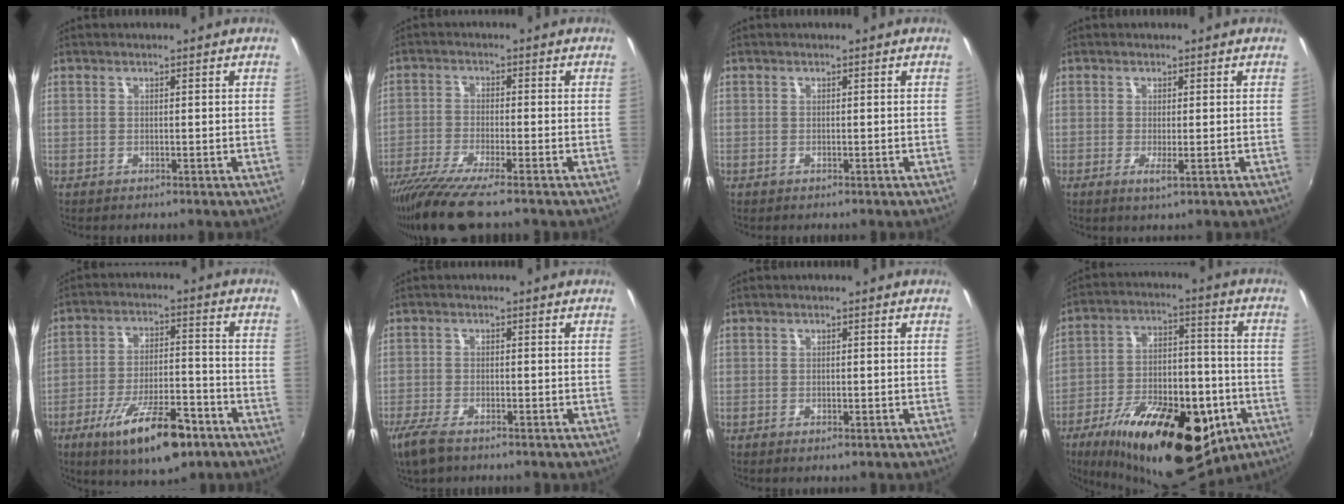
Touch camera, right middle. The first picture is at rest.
{"total": 10.1, "force": [-8.2, 0.3, 5.8], "torque": [-0.133, -0.043, -0.147]}
{"total": 0.0}
{"total": 2.0, "force": [-0.5, -0.1, 1.9], "torque": [-0.039, -0.008, -0.008]}
{"total": 15.6, "force": [-9.4, 4.6, 11.6], "torque": [-0.208, -0.017, -0.145]}
{"total": 6.6, "force": [-4.7, 2.1, 4.1], "torque": [-0.106, -0.021, -0.091]}
{"total": 1.1, "force": [-0.6, 0.4, 0.8], "torque": [-0.013, -0.002, -0.010]}
{"total": 28.2, "force": [-14.7, 13.2, 20.1], "torque": [-0.350, -0.016, -0.206]}